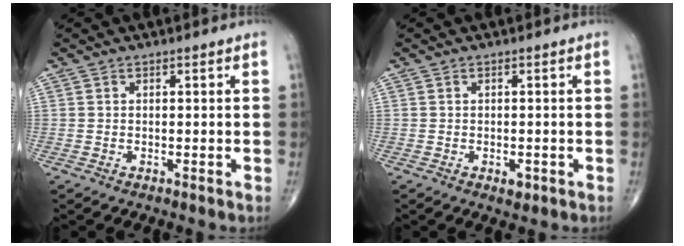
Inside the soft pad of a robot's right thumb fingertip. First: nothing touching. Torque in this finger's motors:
{"motor_torque": [0.35, 0.18, 0.06, -0.27, -0.03]}